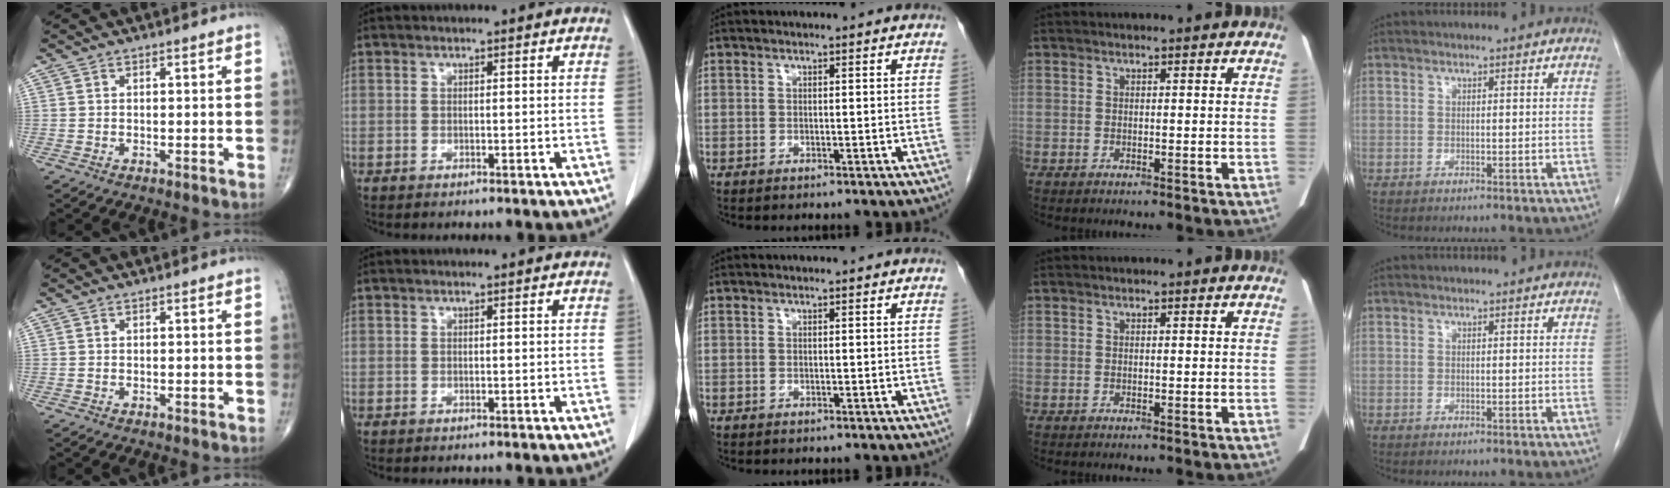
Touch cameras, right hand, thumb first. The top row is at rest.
{}